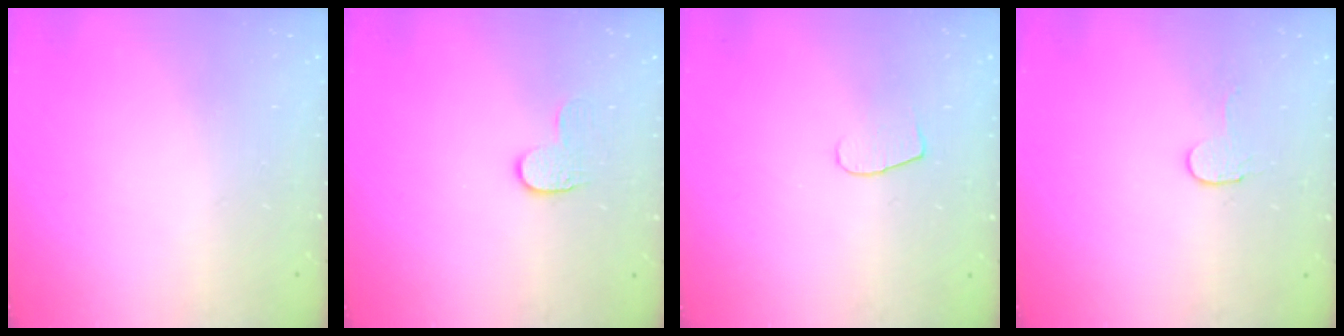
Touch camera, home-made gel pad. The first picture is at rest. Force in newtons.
{"total": 5.8, "press": 5.8, "slide": 0.5}
{"total": 5.9, "press": 5.9, "slide": 0.6}
{"total": 2.7, "press": 2.7, "slide": 0.2}